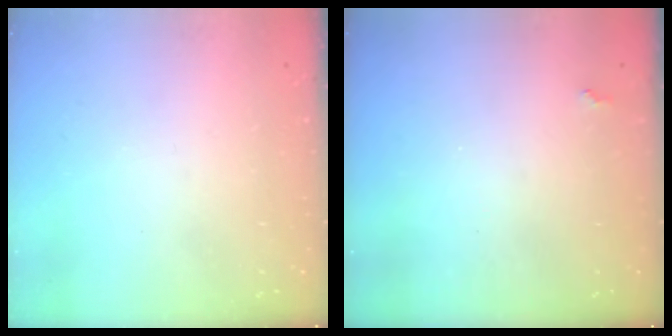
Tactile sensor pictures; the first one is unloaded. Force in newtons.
{"total": 2.0, "press": 2.0, "slide": 0.5}